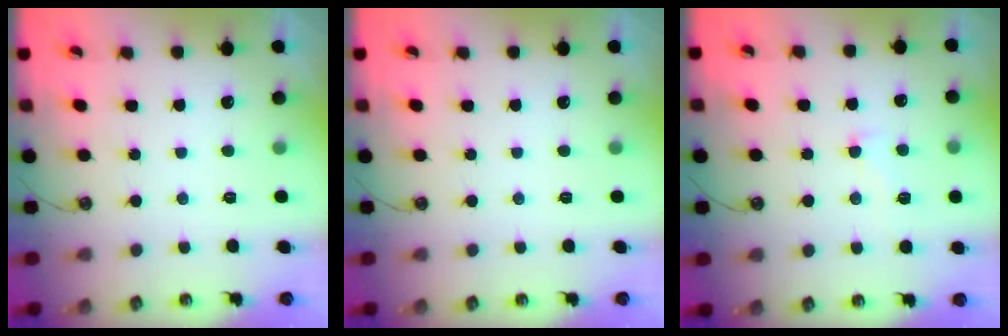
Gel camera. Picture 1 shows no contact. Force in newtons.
{"total": 0.0}
{"total": 2.1, "press": 2.1, "slide": 0.6}